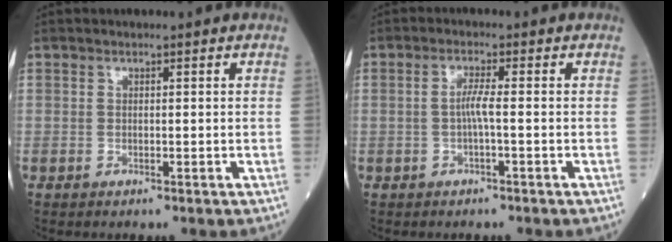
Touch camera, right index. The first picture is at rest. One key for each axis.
{"total": 2.4, "fx": -0.3, "fy": -0.1, "fz": 2.3, "tx": -0.045, "ty": 0.002, "tz": -0.005}